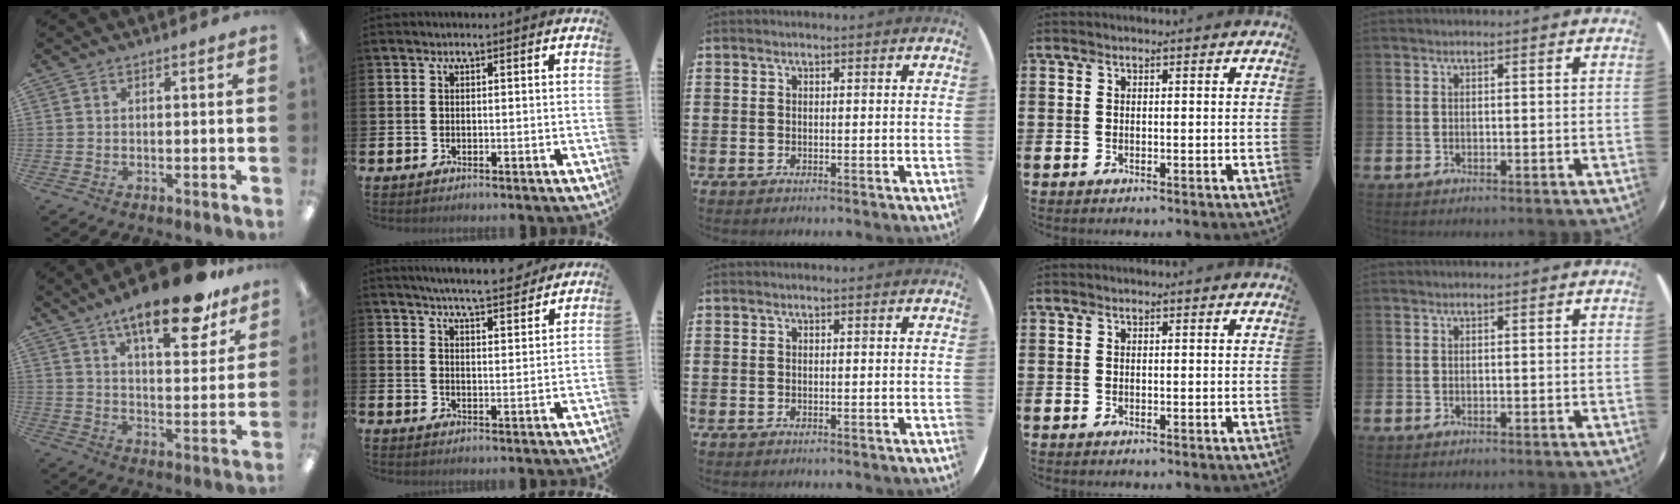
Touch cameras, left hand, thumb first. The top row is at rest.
{"thumb": {"total": 17.5, "force": [12.5, 5.5, 11.0], "torque": [-0.162, -0.073, 0.203]}, "index": {"total": 5.9, "force": [5.8, 0.0, 1.2], "torque": [-0.029, -0.040, 0.100]}}